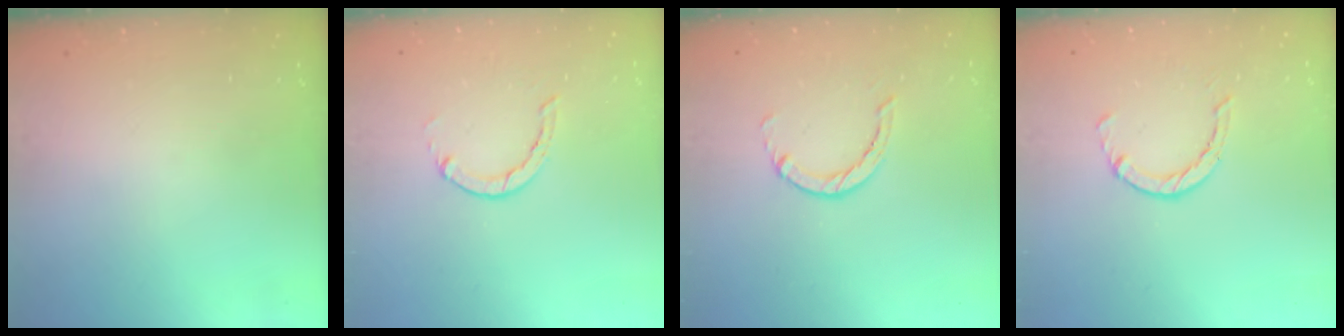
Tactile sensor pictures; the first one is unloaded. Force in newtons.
{"total": 1.3, "press": 1.2, "slide": 0.3}
{"total": 1.4, "press": 1.4, "slide": 0.3}
{"total": 2.9, "press": 2.8, "slide": 0.4}